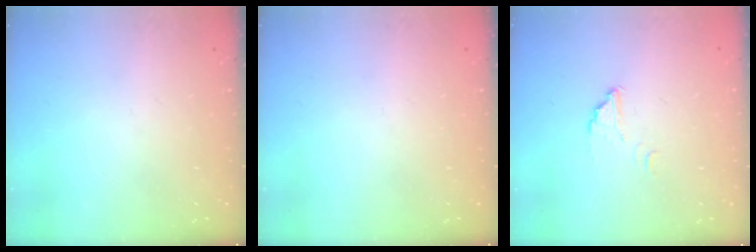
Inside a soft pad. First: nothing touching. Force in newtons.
{"total": 0.0}
{"total": 4.7, "press": 4.7, "slide": 0.3}